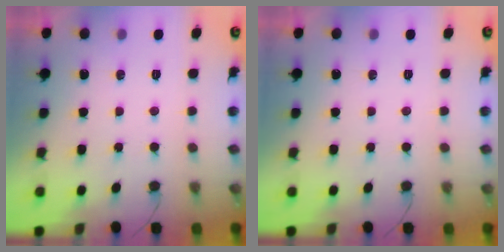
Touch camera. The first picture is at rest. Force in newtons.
{"total": 0.0}